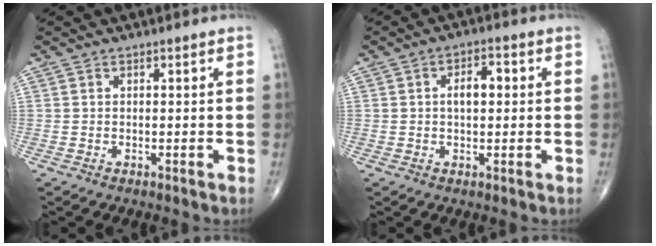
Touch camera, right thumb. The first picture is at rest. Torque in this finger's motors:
{"motor_torque": [0.65, 1.00, 0.63, -0.12, 0.00]}